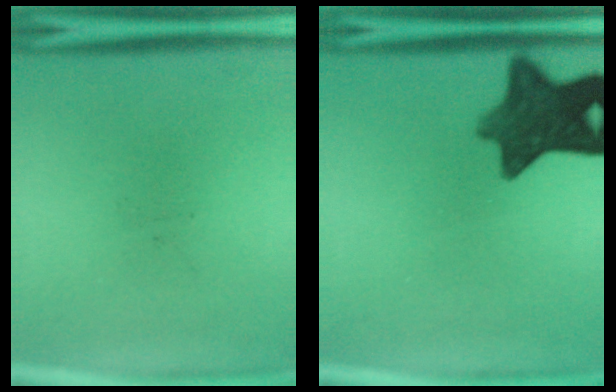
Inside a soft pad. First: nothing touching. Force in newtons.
{"total": 10.7}